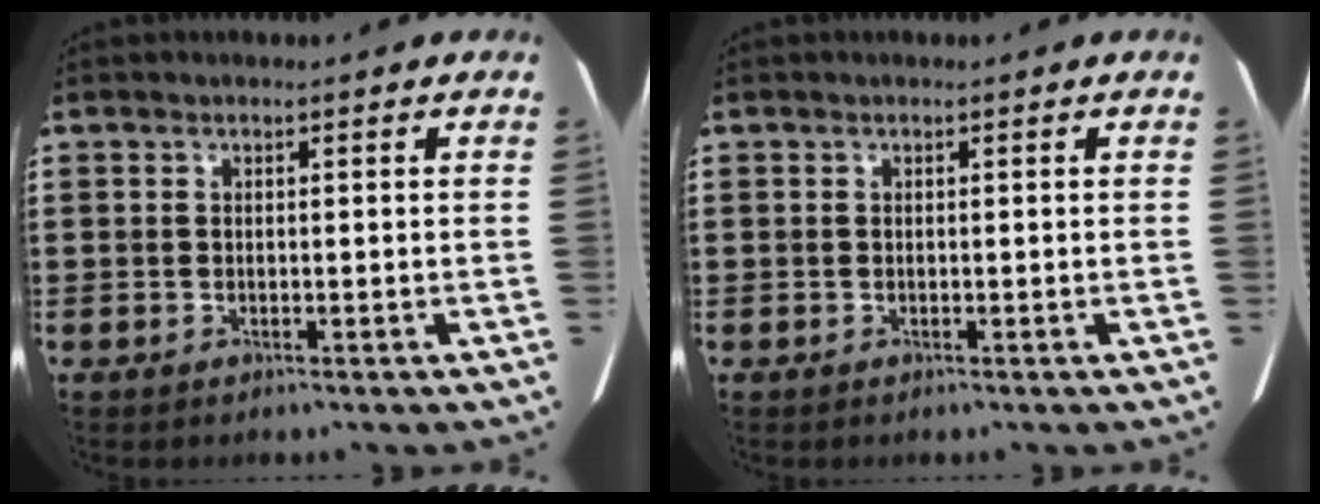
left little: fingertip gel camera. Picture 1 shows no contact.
{"total": 0.0}